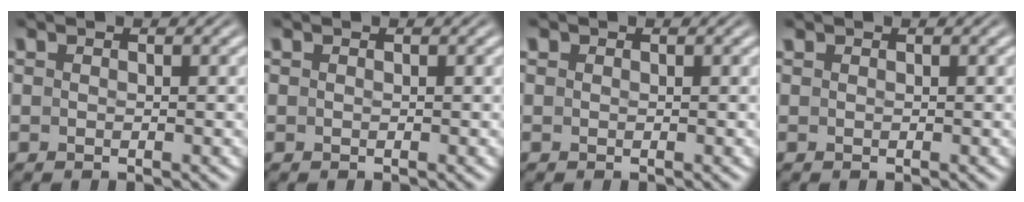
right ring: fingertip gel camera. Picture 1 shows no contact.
{"total": 0.0}
{"total": 0.9, "force": [0.2, 0.9, 0.2], "torque": [-0.019, -0.008, 0.009]}
{"total": 0.0}